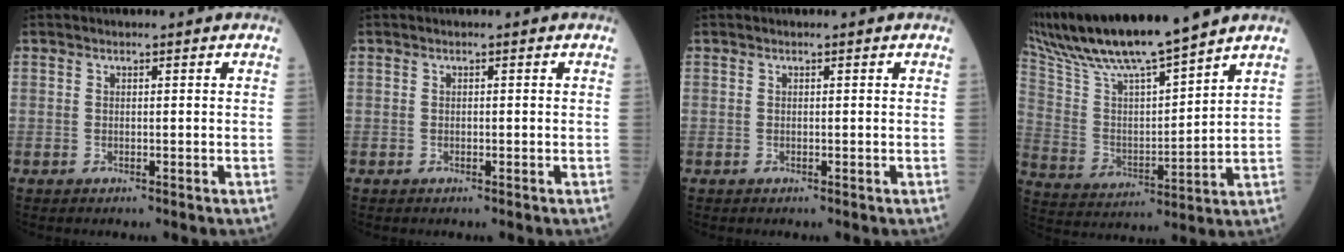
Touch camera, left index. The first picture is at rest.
{"total": 0.0}
{"total": 0.0}
{"total": 17.7, "force": [15.5, 0.2, 8.4], "torque": [-0.165, 0.007, 0.285]}